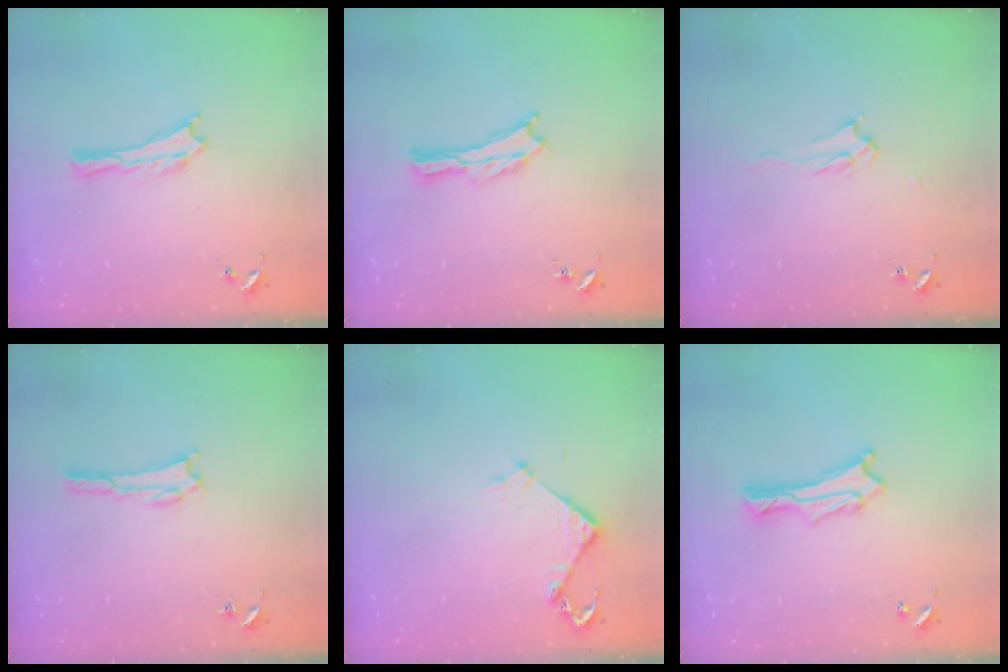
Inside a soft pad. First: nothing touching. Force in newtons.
{"total": 0.6, "press": 0.6, "slide": 0.2}
{"total": 2.5, "press": 2.4, "slide": 0.4}
{"total": 1.5, "press": 1.5, "slide": 0.2}
{"total": 3.2, "press": 3.2, "slide": 0.2}
{"total": 1.5, "press": 1.5, "slide": 0.1}